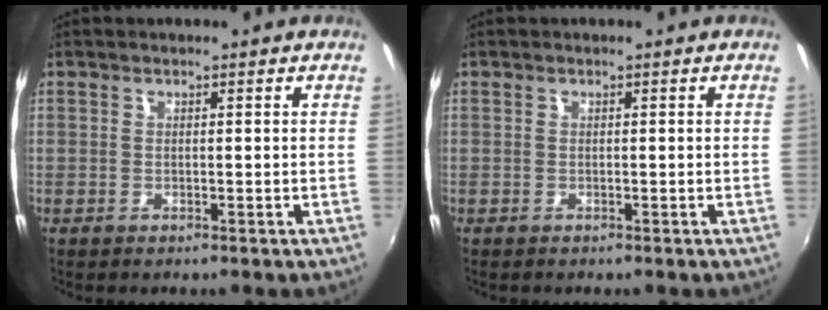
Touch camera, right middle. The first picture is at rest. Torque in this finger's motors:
{"motor_torque": [-0.53, -0.01, 0.02, 0.00]}